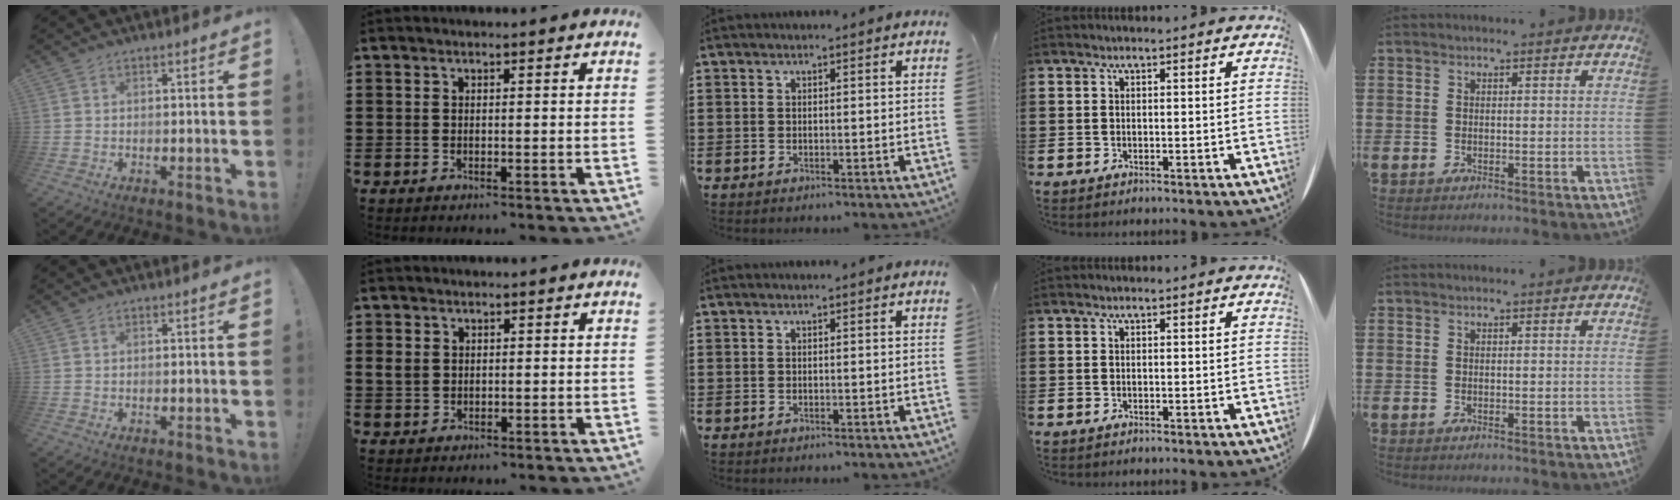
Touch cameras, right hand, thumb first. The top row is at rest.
{"index": {"total": 1.7, "force": [0.3, 1.5, 0.9], "torque": [-0.021, 0.006, 0.004]}}